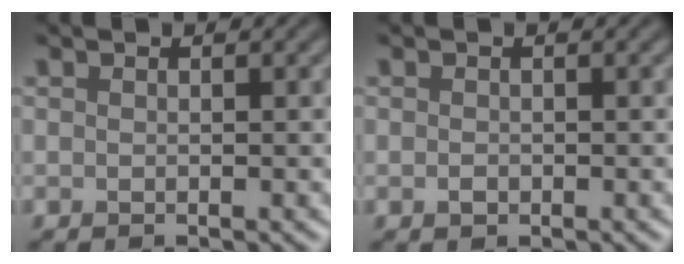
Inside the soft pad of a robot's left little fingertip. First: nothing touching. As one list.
[{"total": 0.7, "force": [-0.2, 0.5, 0.3], "torque": [-0.007, -0.002, -0.006]}]